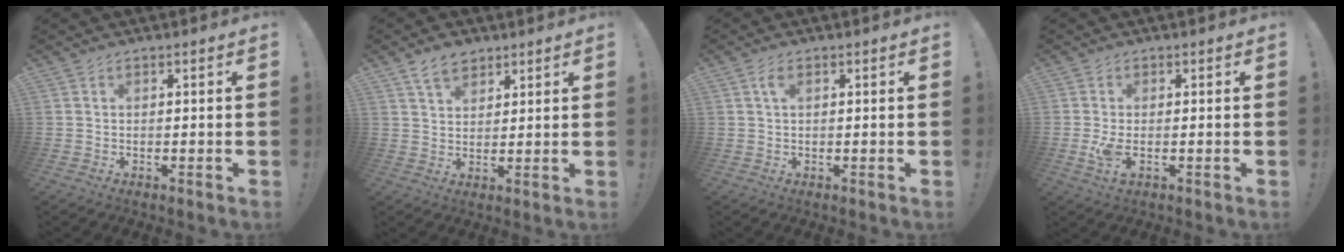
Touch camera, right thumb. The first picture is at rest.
{"total": 6.4, "force": [4.3, 3.9, 2.7], "torque": [-0.051, -0.012, 0.082]}
{"total": 2.4, "force": [0.9, 1.1, 2.0], "torque": [-0.034, 0.002, 0.012]}
{"total": 4.2, "force": [-0.8, 1.7, 3.7], "torque": [-0.066, -0.006, -0.013]}